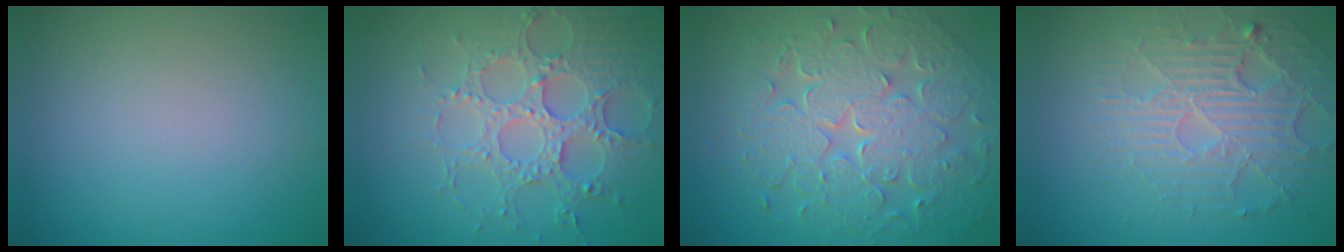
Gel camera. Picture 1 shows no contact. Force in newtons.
{"total": 5.2, "press": 4.9, "slide": 1.8}
{"total": 9.3, "press": 6.7, "slide": 6.4}
{"total": 4.9, "press": 4.2, "slide": 2.5}